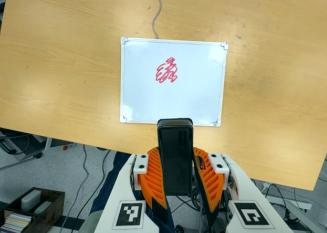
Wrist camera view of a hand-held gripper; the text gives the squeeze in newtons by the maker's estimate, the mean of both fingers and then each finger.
{"total": 8.1, "left": 7.2, "right": 9.0}